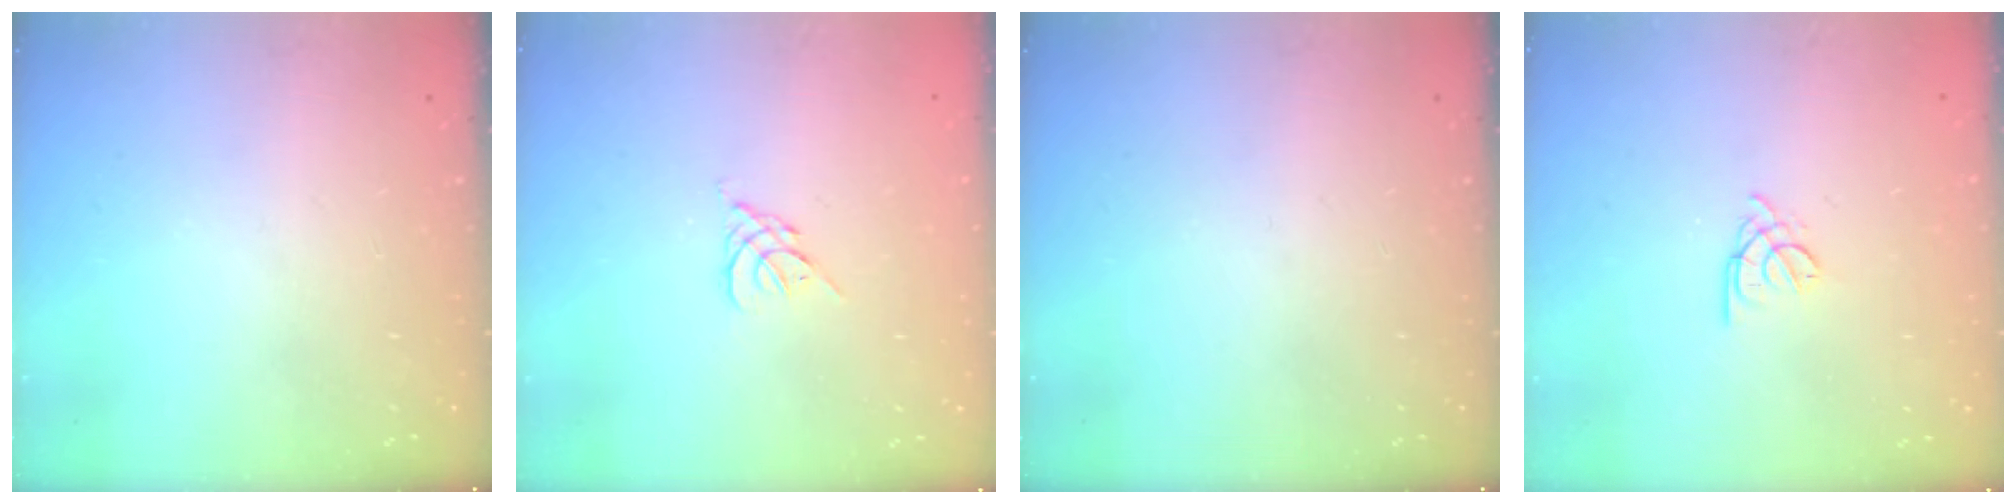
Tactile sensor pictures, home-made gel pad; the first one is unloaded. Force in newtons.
{"total": 2.6, "press": 2.5, "slide": 0.7}
{"total": 0.0}
{"total": 1.7, "press": 1.7, "slide": 0.4}